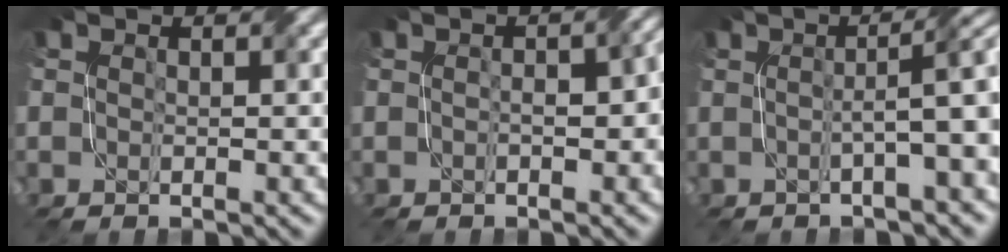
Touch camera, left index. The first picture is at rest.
{"total": 4.3, "force": [-0.2, 2.1, 3.8], "torque": [-0.038, 0.002, 0.000]}
{"total": 4.9, "force": [0.2, 0.9, 4.8], "torque": [-0.063, 0.017, -0.002]}